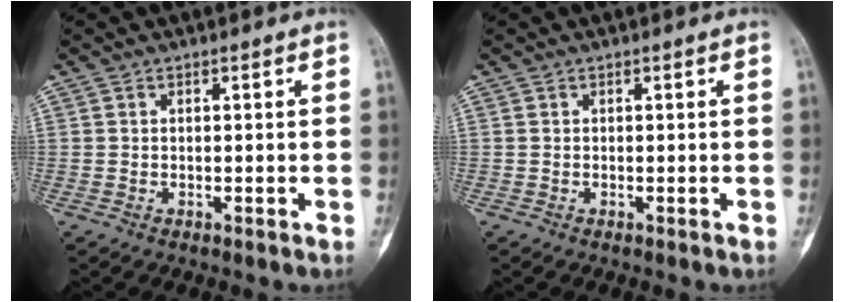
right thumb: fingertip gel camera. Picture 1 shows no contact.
{"total": 0.0}